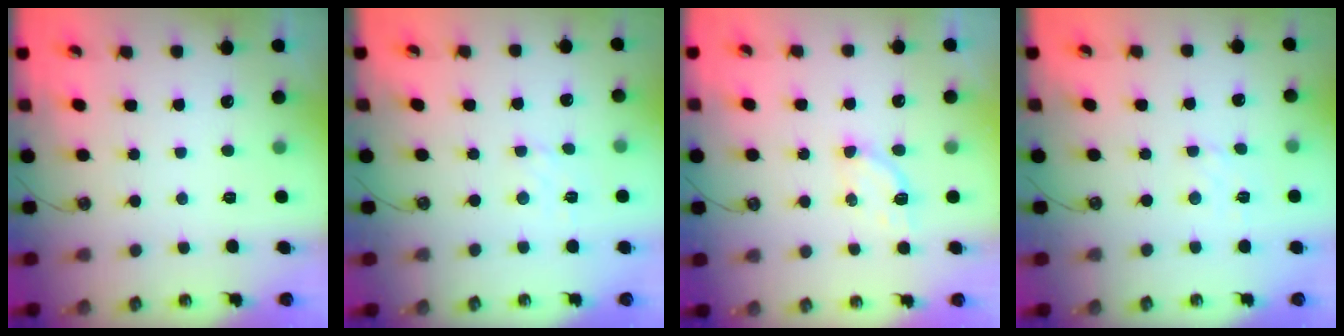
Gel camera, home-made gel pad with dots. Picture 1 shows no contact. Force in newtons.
{"total": 2.5, "press": 2.4, "slide": 0.4}
{"total": 3.8, "press": 3.8, "slide": 0.5}
{"total": 2.5, "press": 2.4, "slide": 0.4}